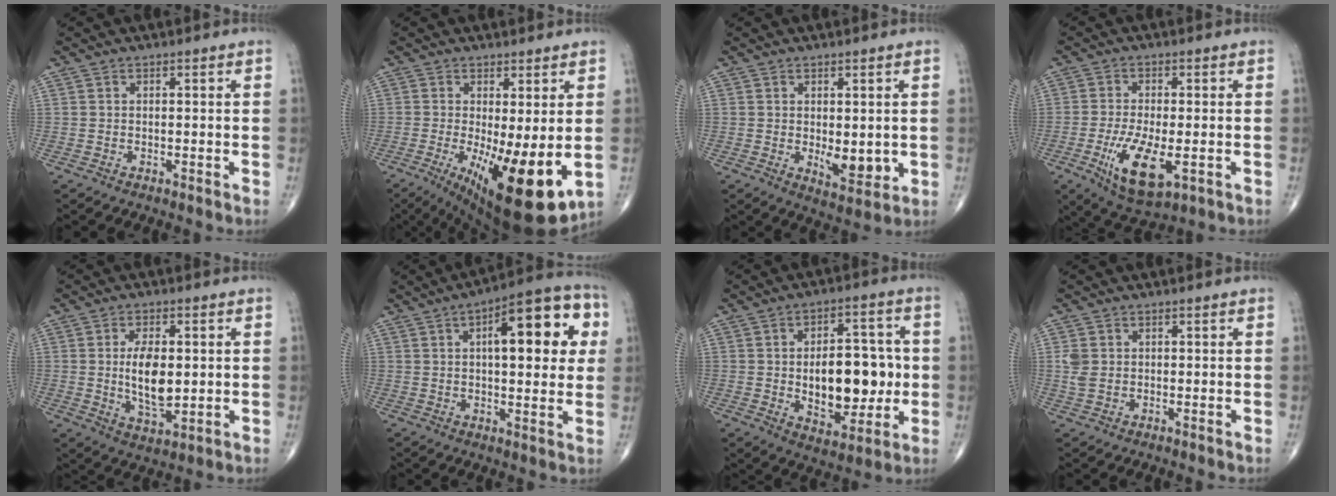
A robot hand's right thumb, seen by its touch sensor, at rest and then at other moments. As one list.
[{"total": 15.6, "force": [-3.0, 4.8, 14.5], "torque": [-0.220, -0.030, -0.025]}, {"total": 6.3, "force": [-0.3, 3.1, 5.5], "torque": [-0.058, -0.015, 0.007]}, {"total": 10.7, "force": [-3.2, 4.2, 9.3], "torque": [-0.172, -0.014, -0.048]}, {"total": 9.6, "force": [0.4, 4.8, 8.3], "torque": [-0.135, -0.014, 0.015]}, {"total": 17.9, "force": [4.7, 6.9, 15.8], "torque": [-0.175, 0.016, 0.056]}, {"total": 16.6, "force": [-0.8, 9.4, 13.6], "torque": [-0.158, 0.011, -0.002]}, {"total": 3.0, "force": [0.4, 2.3, 1.9], "torque": [-0.042, 0.002, 0.011]}]